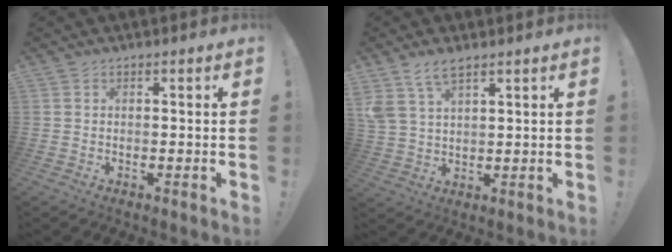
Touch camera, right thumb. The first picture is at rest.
{"total": 6.8, "force": [4.7, 3.1, 3.8], "torque": [-0.067, -0.014, 0.090]}